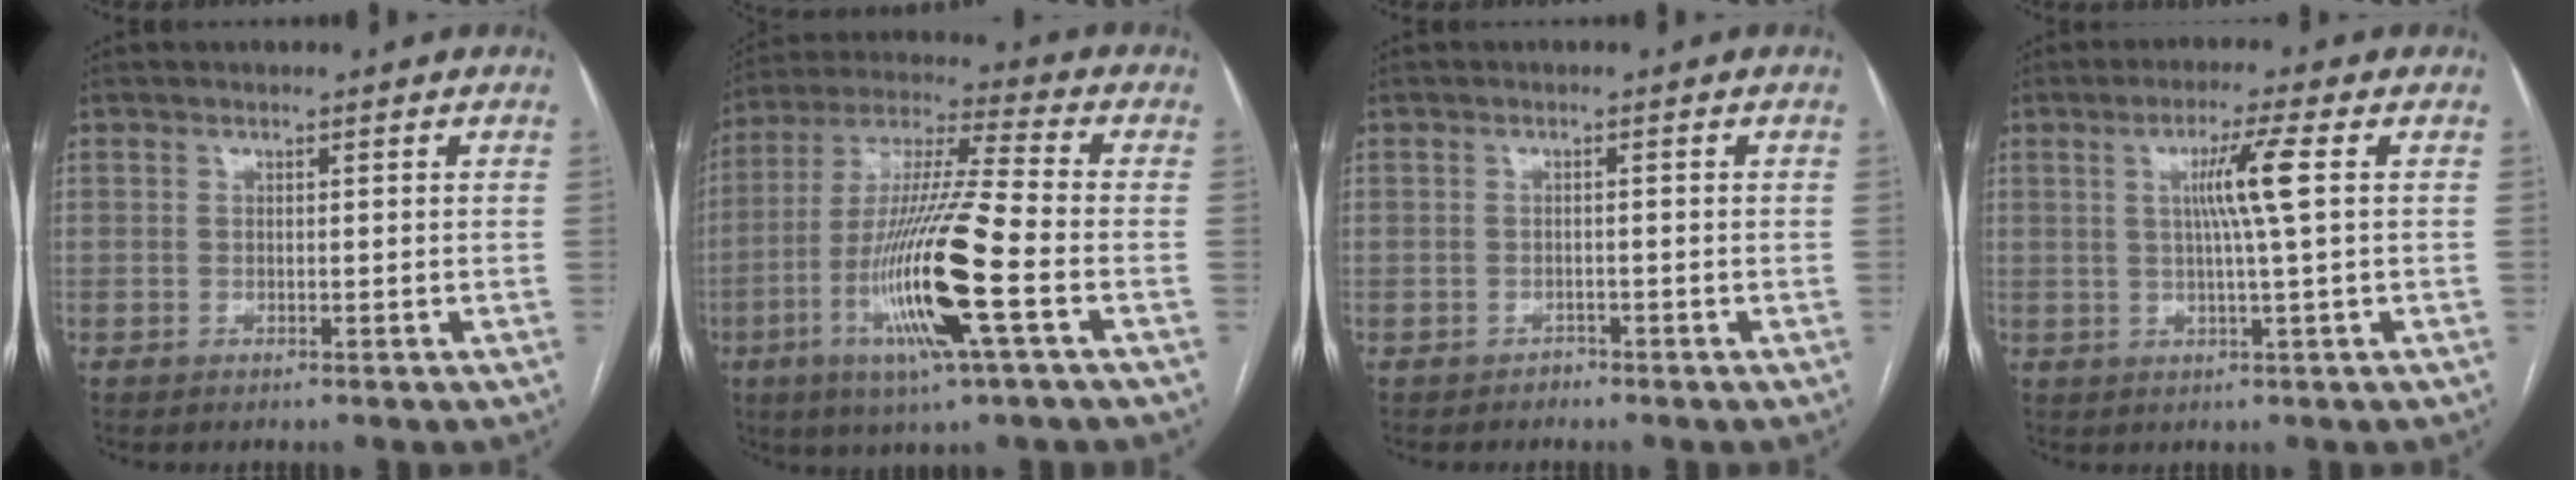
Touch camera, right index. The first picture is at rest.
{"total": 17.8, "force": [-5.8, 0.1, 16.8], "torque": [-0.339, -0.017, -0.110]}
{"total": 1.0, "force": [-0.8, 0.5, -0.2], "torque": [0.000, 0.001, -0.019]}
{"total": 5.9, "force": [1.1, -1.1, 5.7], "torque": [-0.103, 0.002, 0.022]}